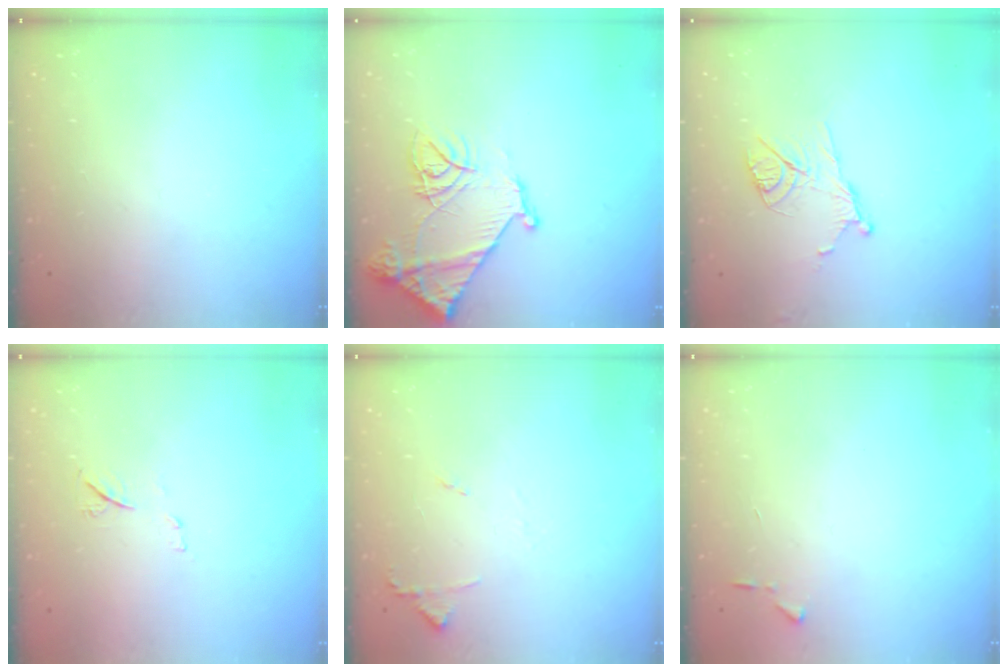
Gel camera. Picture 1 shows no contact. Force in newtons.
{"total": 14.8, "press": 14.7, "slide": 1.6}
{"total": 10.9, "press": 10.9, "slide": 0.4}
{"total": 5.6, "press": 5.6, "slide": 0.7}
{"total": 7.8, "press": 7.7, "slide": 0.7}
{"total": 3.9, "press": 3.9, "slide": 0.5}